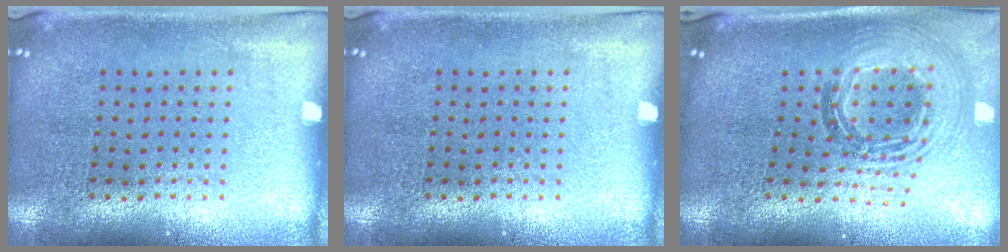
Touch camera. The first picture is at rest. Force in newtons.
{"total": 0.0}
{"total": 1.4, "press": 1.2, "slide": 0.7}